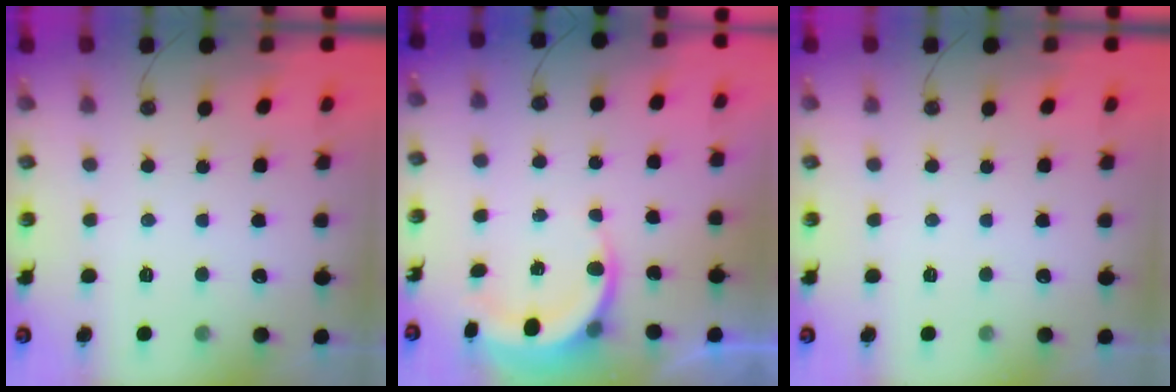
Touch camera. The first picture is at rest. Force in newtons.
{"total": 5.7, "press": 5.6, "slide": 1.2}
{"total": 0.0}